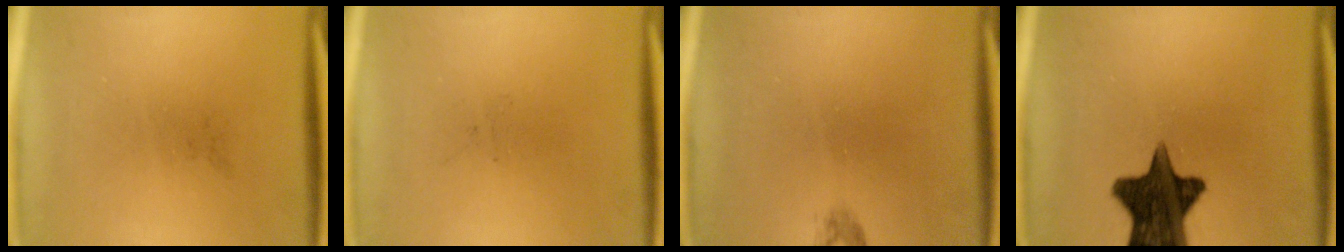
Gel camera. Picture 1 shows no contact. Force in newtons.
{"total": 0.0}
{"total": 0.8}
{"total": 14.7}